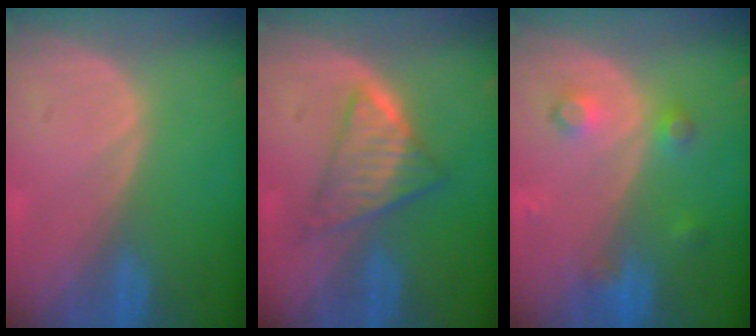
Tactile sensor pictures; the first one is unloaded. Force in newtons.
{"total": 6.1, "press": 5.7, "slide": 2.1}
{"total": 3.8, "press": 3.4, "slide": 1.7}